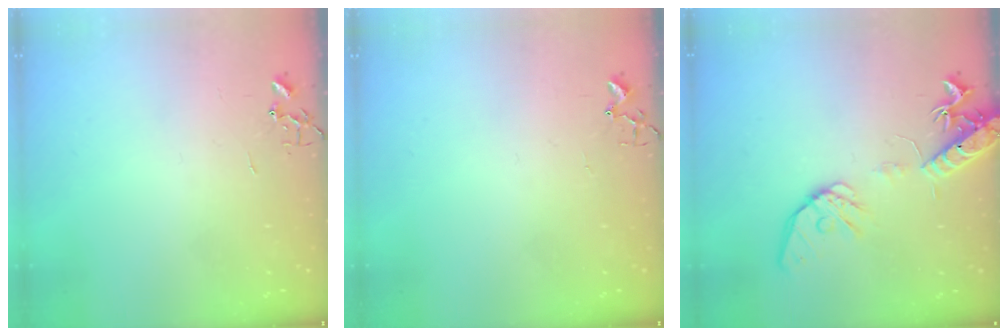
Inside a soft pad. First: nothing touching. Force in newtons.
{"total": 3.0, "press": 2.9, "slide": 0.4}
{"total": 16.5, "press": 16.2, "slide": 2.8}